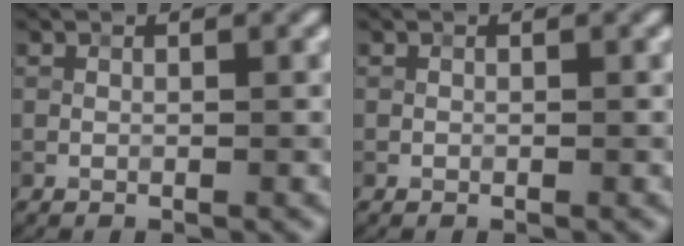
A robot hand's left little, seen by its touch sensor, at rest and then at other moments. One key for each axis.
{"total": 0.0}